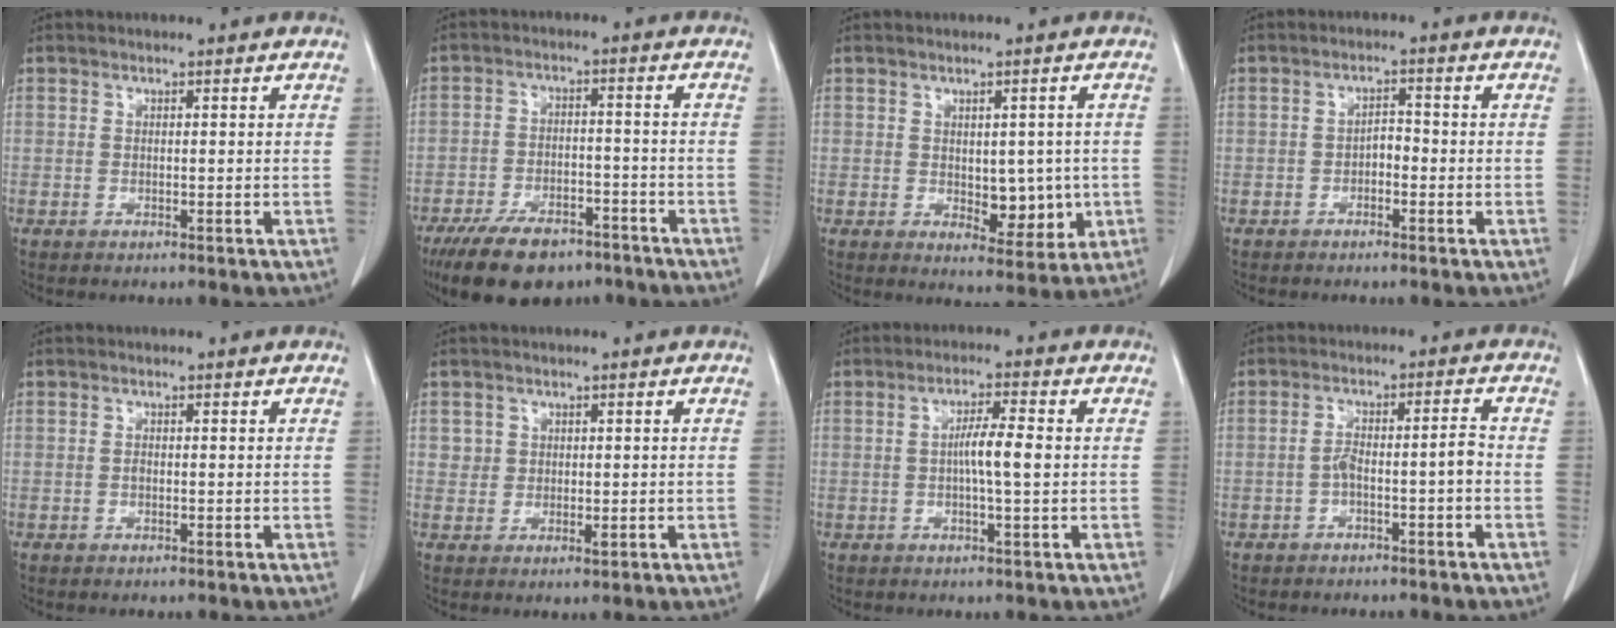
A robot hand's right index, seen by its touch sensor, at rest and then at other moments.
{"total": 10.9, "force": [-8.0, 4.7, 5.6], "torque": [-0.091, -0.010, -0.135]}
{"total": 6.2, "force": [-0.3, 3.2, 5.3], "torque": [-0.061, -0.007, 0.008]}
{"total": 2.4, "force": [-0.6, 1.0, 2.0], "torque": [-0.020, 0.007, -0.013]}
{"total": 0.7, "force": [0.0, 0.3, 0.6], "torque": [-0.011, 0.000, -0.001]}
{"total": 2.2, "force": [0.8, 2.0, 0.4], "torque": [0.001, -0.005, 0.010]}
{"total": 5.1, "force": [0.2, 0.3, 5.1], "torque": [-0.089, 0.003, -0.001]}
{"total": 4.5, "force": [-1.4, 0.4, 4.3], "torque": [-0.074, 0.018, -0.022]}